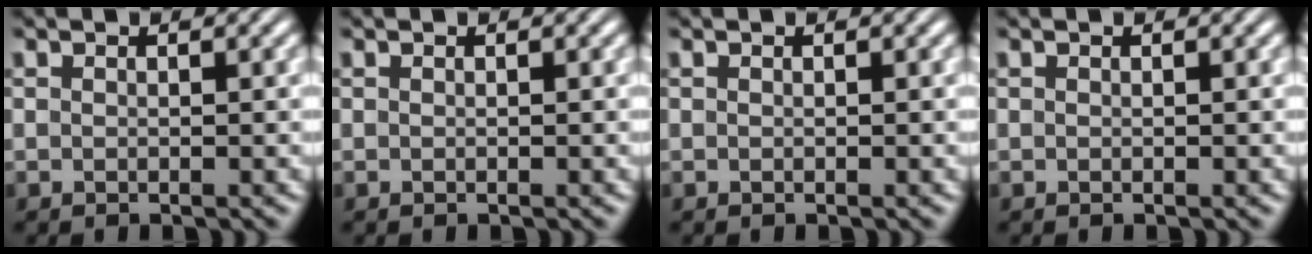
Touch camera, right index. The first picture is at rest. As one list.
[{"total": 0.0}, {"total": 0.0}, {"total": 0.0}]